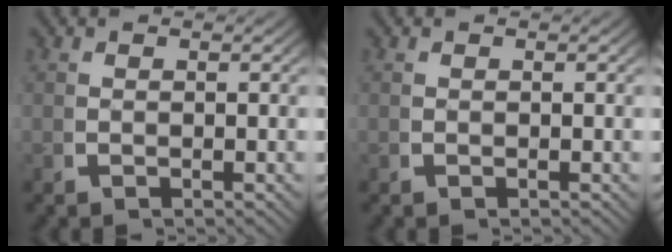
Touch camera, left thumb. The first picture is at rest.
{"total": 0.0}